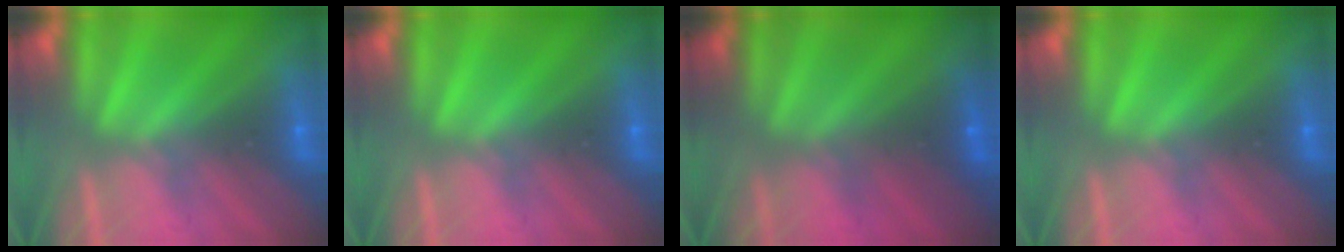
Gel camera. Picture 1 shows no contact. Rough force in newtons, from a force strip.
{"total": 0.0}
{"total": 1.8}
{"total": 0.0}